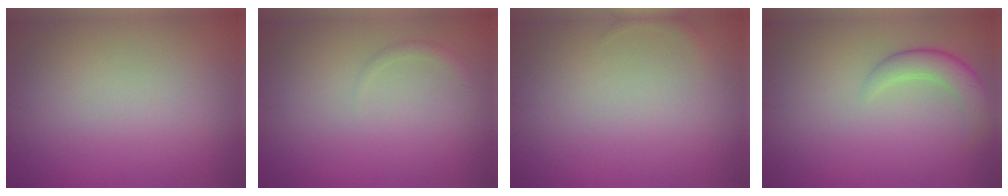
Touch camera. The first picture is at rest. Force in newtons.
{"total": 0.8, "press": 0.8, "slide": 0.0}
{"total": 0.6, "press": 0.6, "slide": 0.1}
{"total": 3.0, "press": 3.0, "slide": 0.2}